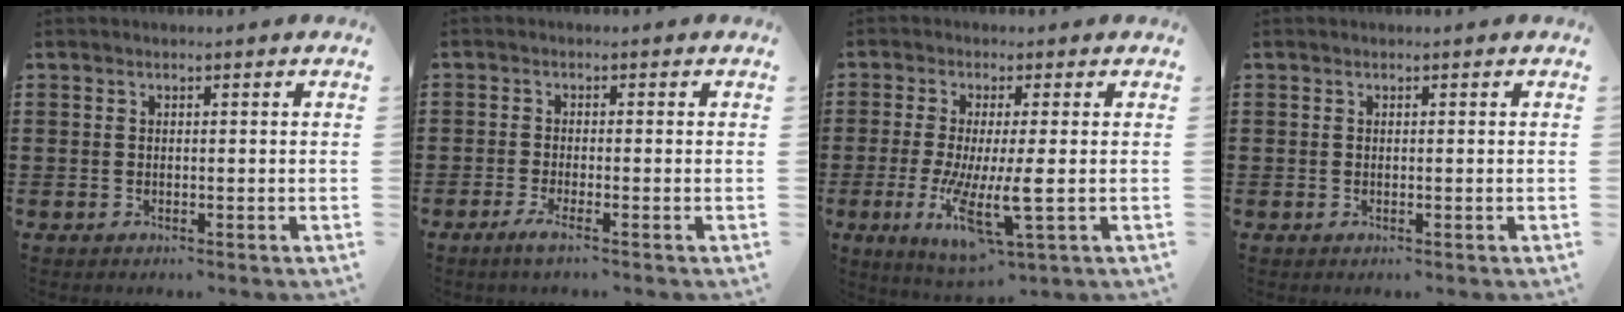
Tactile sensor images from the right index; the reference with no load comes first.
{"total": 2.9, "force": [-2.2, -0.2, 1.8], "torque": [-0.045, -0.009, -0.044]}
{"total": 9.0, "force": [-1.8, 1.3, 8.7], "torque": [-0.172, -0.025, -0.028]}
{"total": 0.0}